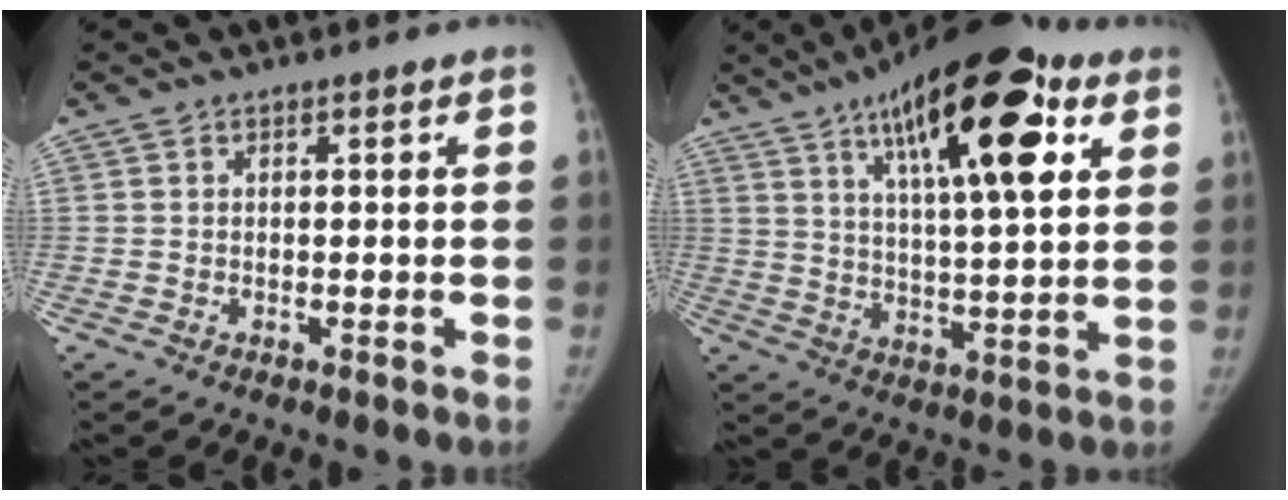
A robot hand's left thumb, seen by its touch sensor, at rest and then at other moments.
{"total": 21.9, "force": [10.1, 7.2, 18.0], "torque": [-0.250, -0.019, 0.154]}